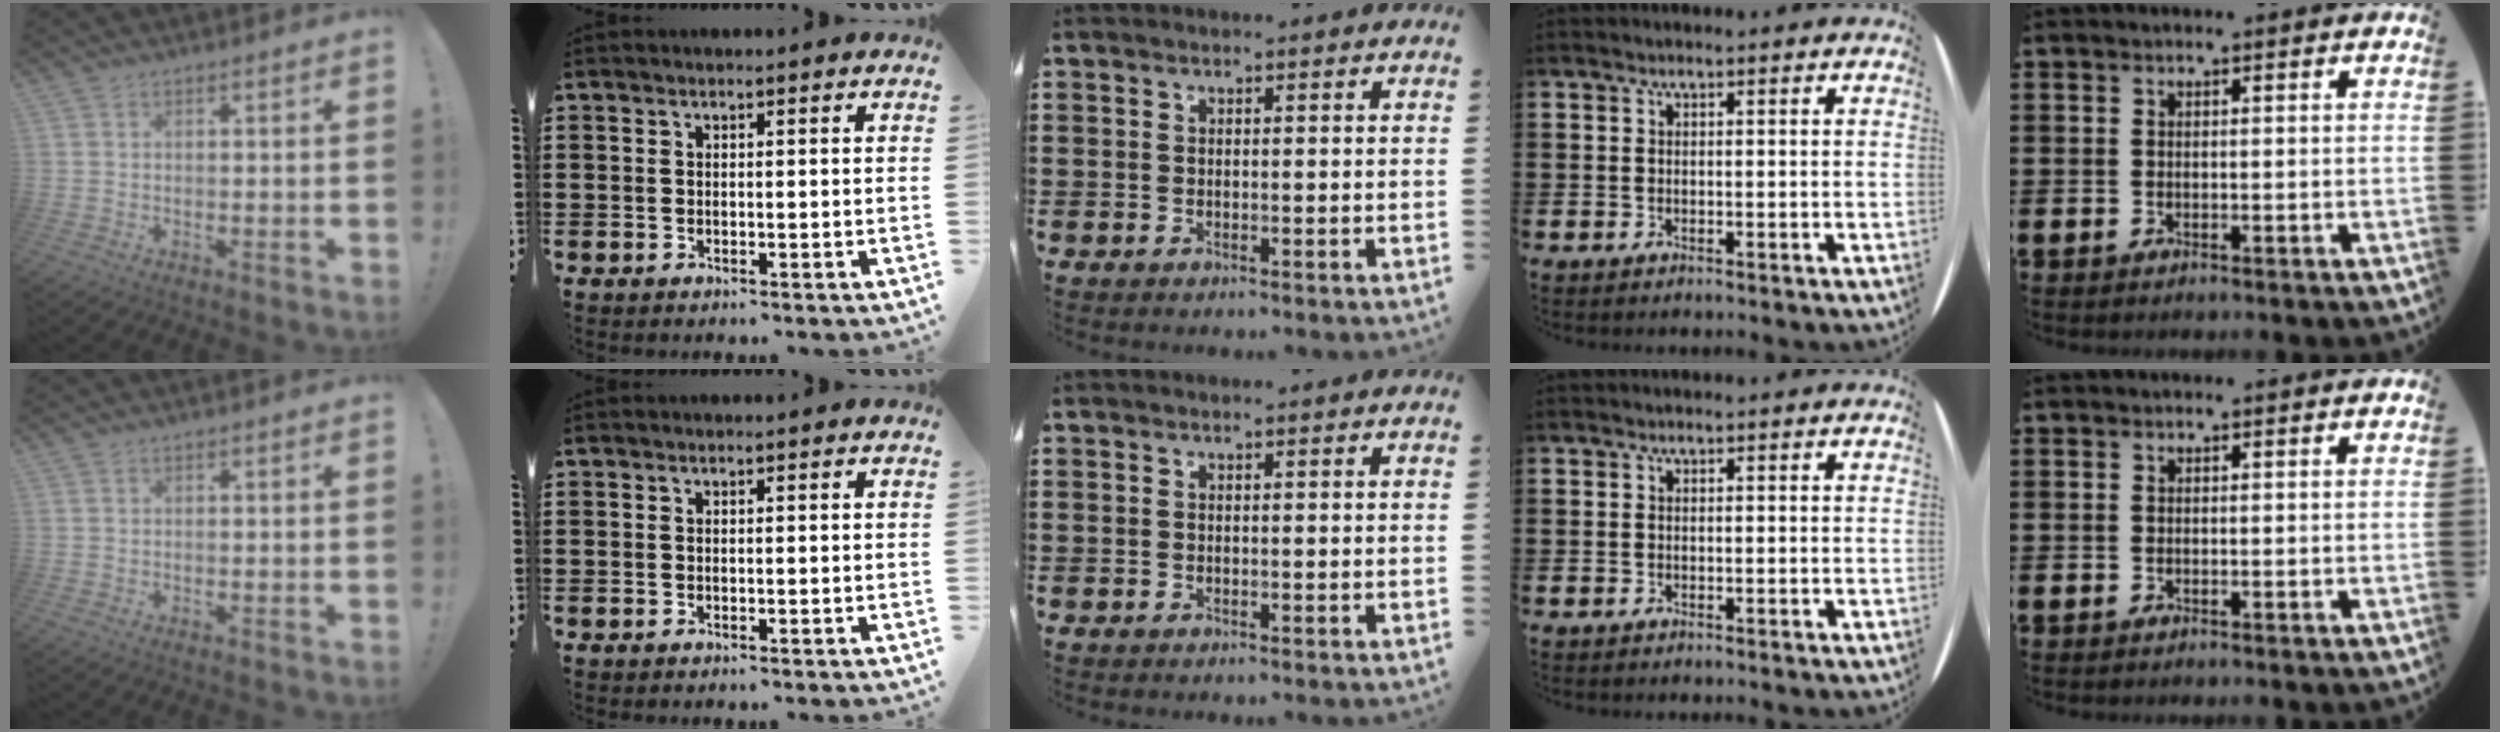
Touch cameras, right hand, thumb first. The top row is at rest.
{}